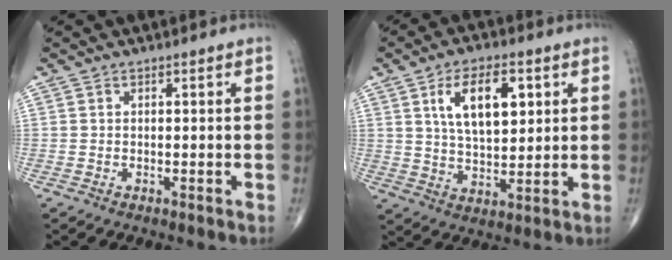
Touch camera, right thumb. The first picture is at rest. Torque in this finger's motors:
{"motor_torque": [-0.10, 0.44, 0.42, 0.02, 0.28]}